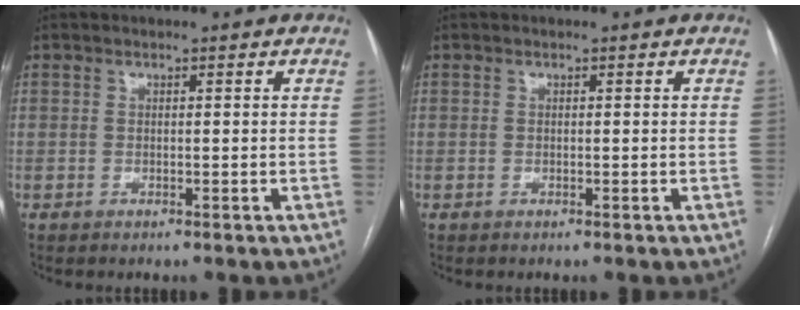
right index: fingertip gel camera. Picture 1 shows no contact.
{"total": 0.0}